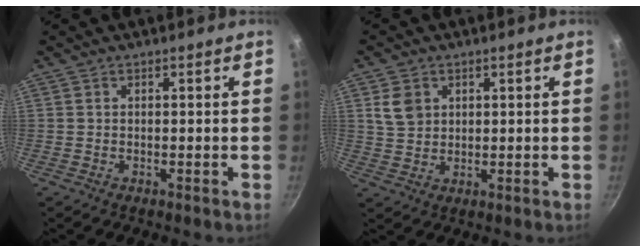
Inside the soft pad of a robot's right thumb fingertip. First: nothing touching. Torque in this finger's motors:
{"motor_torque": [0.18, 1.40, 0.75, 0.25, 0.02]}